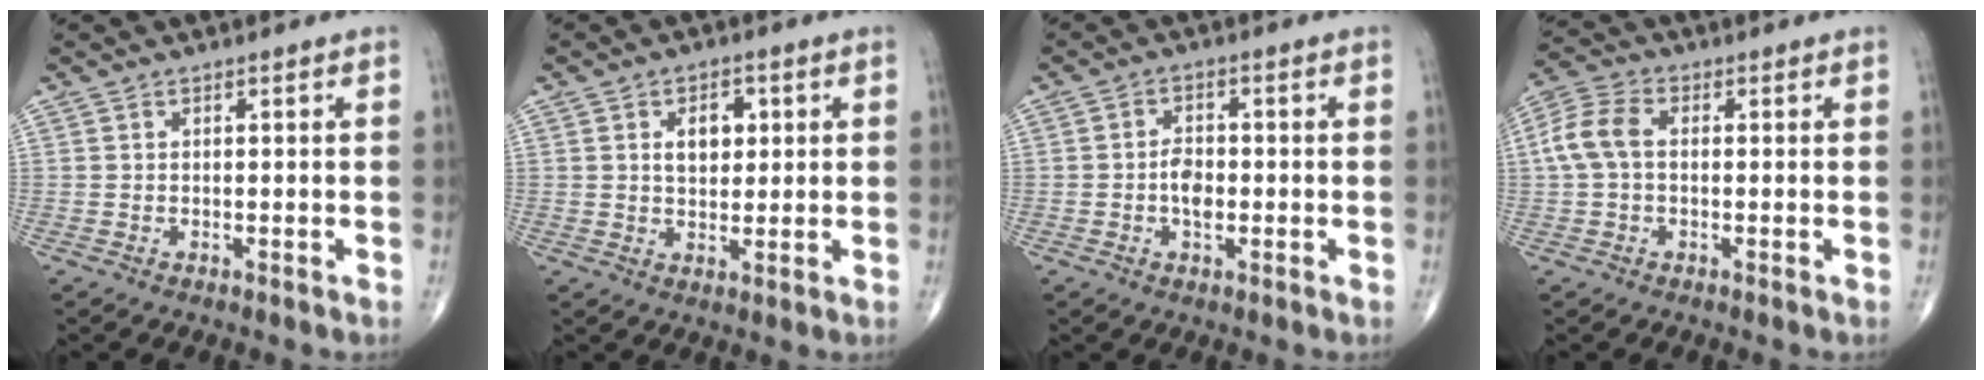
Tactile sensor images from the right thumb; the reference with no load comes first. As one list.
[{"total": 5.7, "force": [1.5, 3.7, 4.1], "torque": [-0.042, -0.004, 0.023]}, {"total": 4.0, "force": [-0.7, 2.4, 3.1], "torque": [-0.046, 0.006, -0.017]}, {"total": 6.9, "force": [0.3, 4.5, 5.2], "torque": [-0.116, 0.022, -0.002]}]